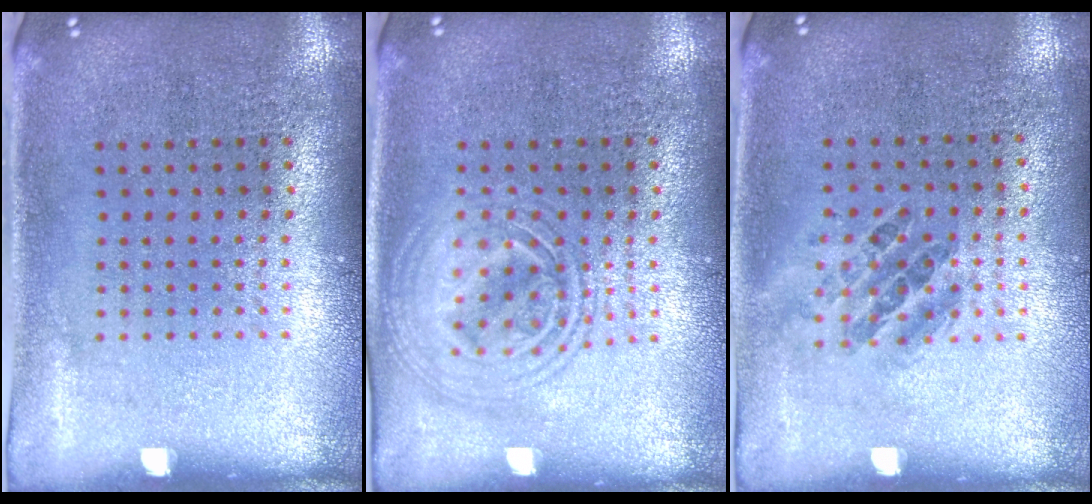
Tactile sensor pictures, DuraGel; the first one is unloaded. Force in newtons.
{"total": 1.9, "press": 1.9, "slide": 0.3}
{"total": 0.9, "press": 0.8, "slide": 0.5}